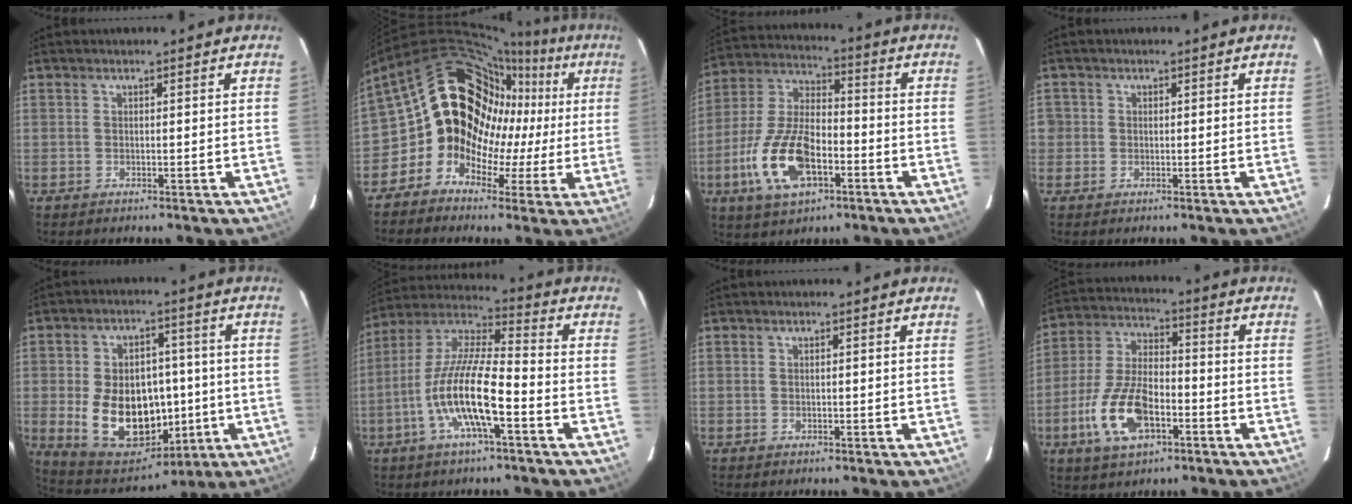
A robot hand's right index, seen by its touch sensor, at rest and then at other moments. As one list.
[{"total": 18.0, "force": [0.5, 16.0, 8.2], "torque": [-0.151, 0.061, 0.008]}, {"total": 16.0, "force": [-6.2, 7.9, 12.4], "torque": [-0.268, 0.002, -0.110]}, {"total": 2.0, "force": [-0.3, 2.0, 0.1], "torque": [0.003, 0.010, -0.005]}, {"total": 18.6, "force": [-2.9, 13.0, 13.0], "torque": [-0.268, 0.007, -0.017]}, {"total": 14.6, "force": [-5.4, 3.2, 13.1], "torque": [-0.262, -0.004, -0.108]}, {"total": 0.0}, {"total": 14.2, "force": [-5.7, 7.1, 10.9], "torque": [-0.234, 0.003, -0.102]}]